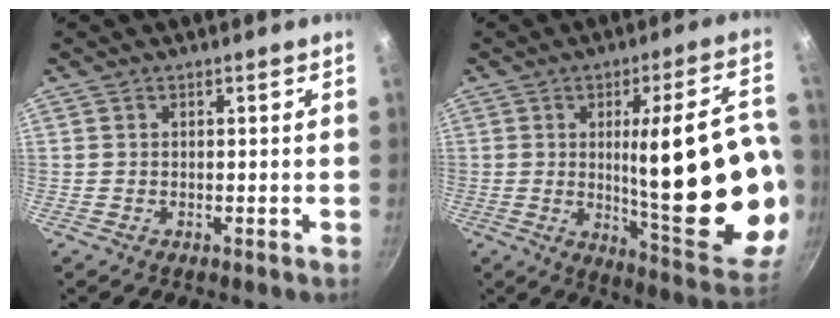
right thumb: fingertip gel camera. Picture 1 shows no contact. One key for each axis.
{"total": 27.7, "fx": -1.4, "fy": 8.3, "fz": 26.4, "tx": -0.338, "ty": -0.011, "tz": -0.005}